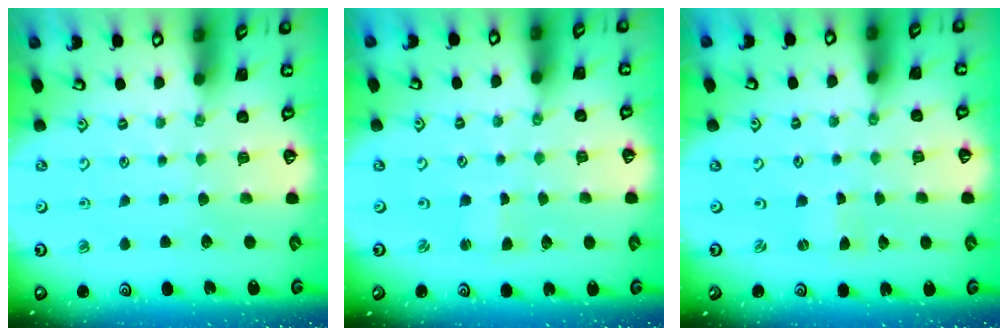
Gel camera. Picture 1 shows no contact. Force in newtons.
{"total": 0.0}
{"total": 0.0}